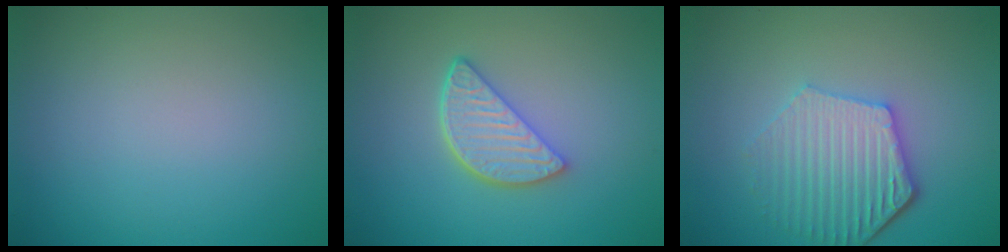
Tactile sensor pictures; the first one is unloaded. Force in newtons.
{"total": 3.9, "press": 3.2, "slide": 2.3}
{"total": 5.3, "press": 4.2, "slide": 3.2}